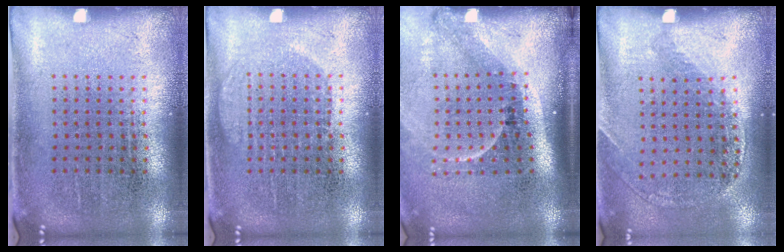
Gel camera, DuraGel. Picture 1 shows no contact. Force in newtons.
{"total": 1.6, "press": 1.5, "slide": 0.4}
{"total": 2.2, "press": 1.5, "slide": 1.7}
{"total": 1.2, "press": 1.1, "slide": 0.4}